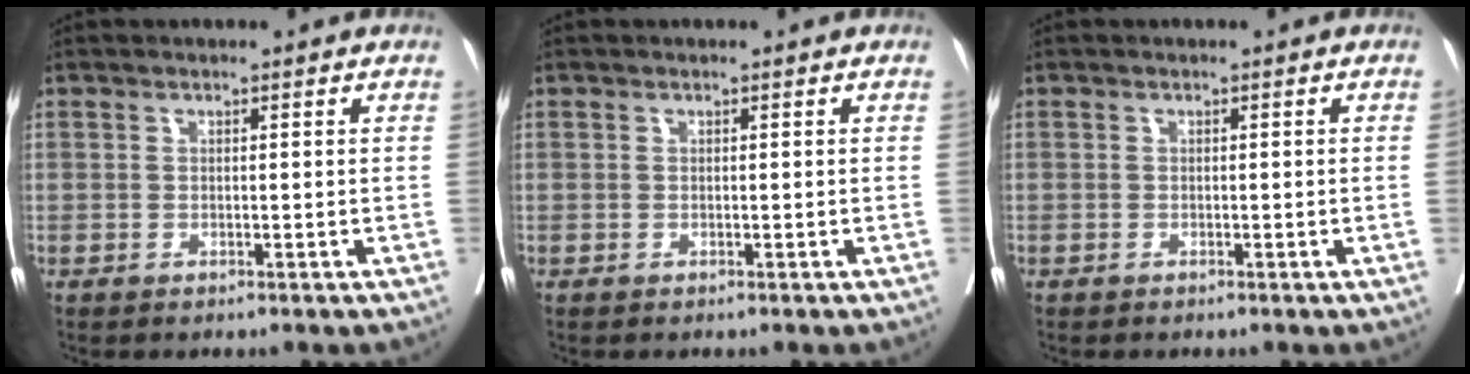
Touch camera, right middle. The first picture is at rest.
{"total": 0.0}
{"total": 0.0}